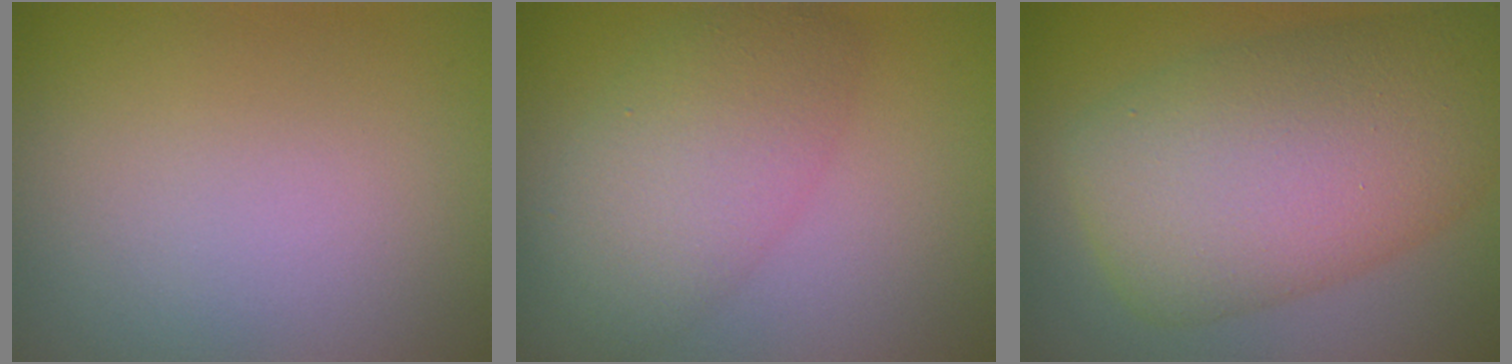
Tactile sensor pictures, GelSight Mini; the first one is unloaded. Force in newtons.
{"total": 5.6, "press": 5.6, "slide": 0.4}
{"total": 11.7, "press": 11.7, "slide": 0.2}